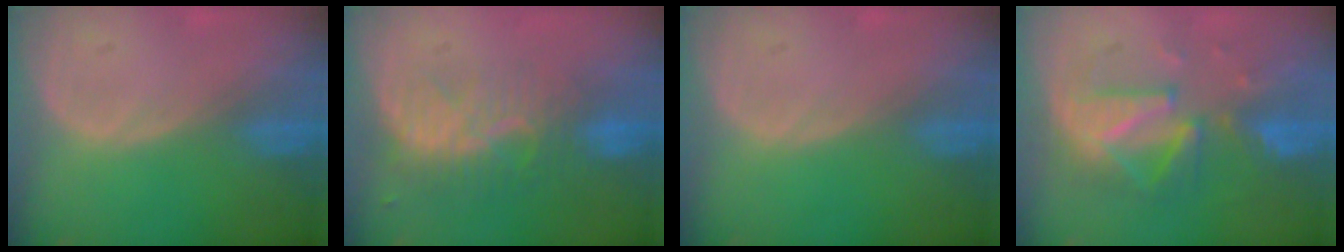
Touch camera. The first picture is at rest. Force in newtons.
{"total": 8.3, "press": 7.3, "slide": 3.8}
{"total": 0.0}
{"total": 8.4, "press": 8.4, "slide": 0.9}